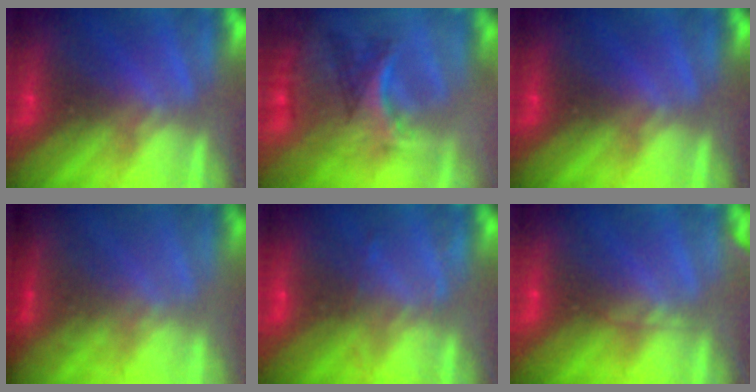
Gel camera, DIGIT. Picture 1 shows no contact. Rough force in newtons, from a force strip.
{"total": 2.9}
{"total": 0.0}
{"total": 1.8}
{"total": 2.3}
{"total": 2.8}